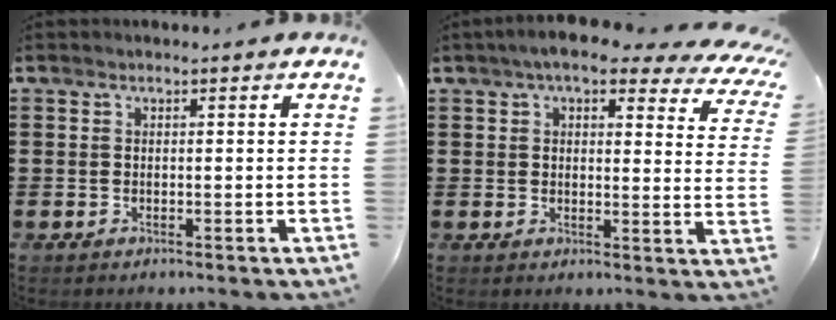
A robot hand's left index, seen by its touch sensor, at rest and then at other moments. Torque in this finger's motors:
{"motor_torque": [2.14, 0.00, 0.25, -0.12]}